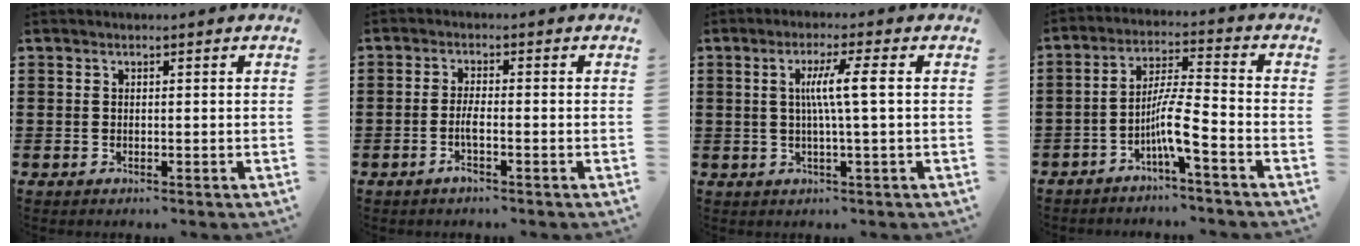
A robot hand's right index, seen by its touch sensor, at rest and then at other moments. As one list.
[{"total": 2.7, "force": [-1.2, 0.5, 2.4], "torque": [-0.058, -0.004, -0.027]}, {"total": 5.5, "force": [0.4, -0.3, 5.5], "torque": [-0.104, -0.004, 0.000]}, {"total": 6.7, "force": [-3.6, 0.4, 5.7], "torque": [-0.112, -0.003, -0.071]}]